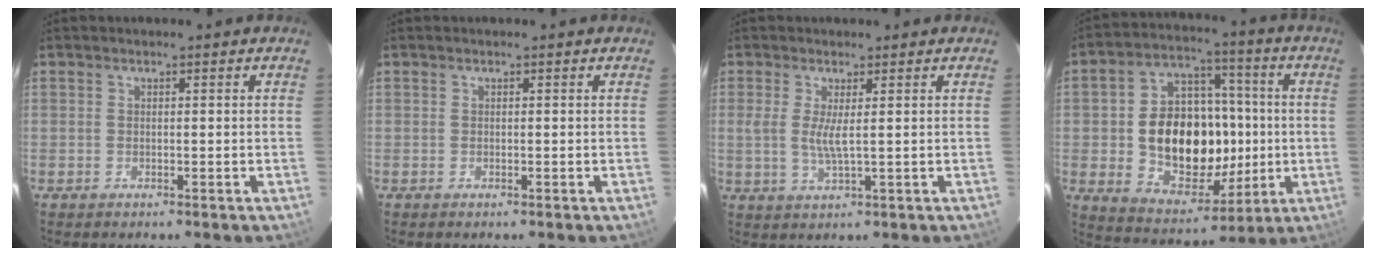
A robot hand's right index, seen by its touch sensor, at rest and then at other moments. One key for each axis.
{"total": 0.0}
{"total": 3.5, "fx": 0.6, "fy": 0.3, "fz": 3.4, "tx": -0.068, "ty": -0.006, "tz": 0.010}
{"total": 19.5, "fx": -1.2, "fy": 13.5, "fz": 14.1, "tx": -0.271, "ty": 0.021, "tz": 0.002}